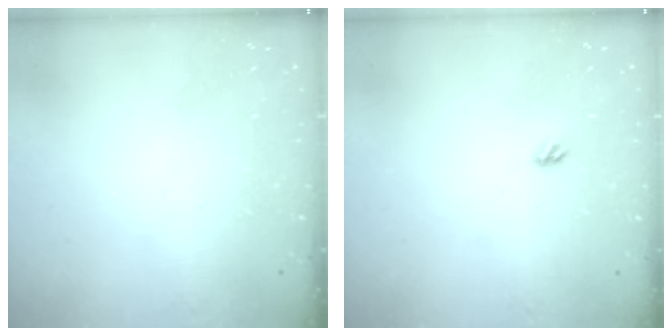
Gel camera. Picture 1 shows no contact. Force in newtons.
{"total": 3.5, "press": 3.5, "slide": 0.8}